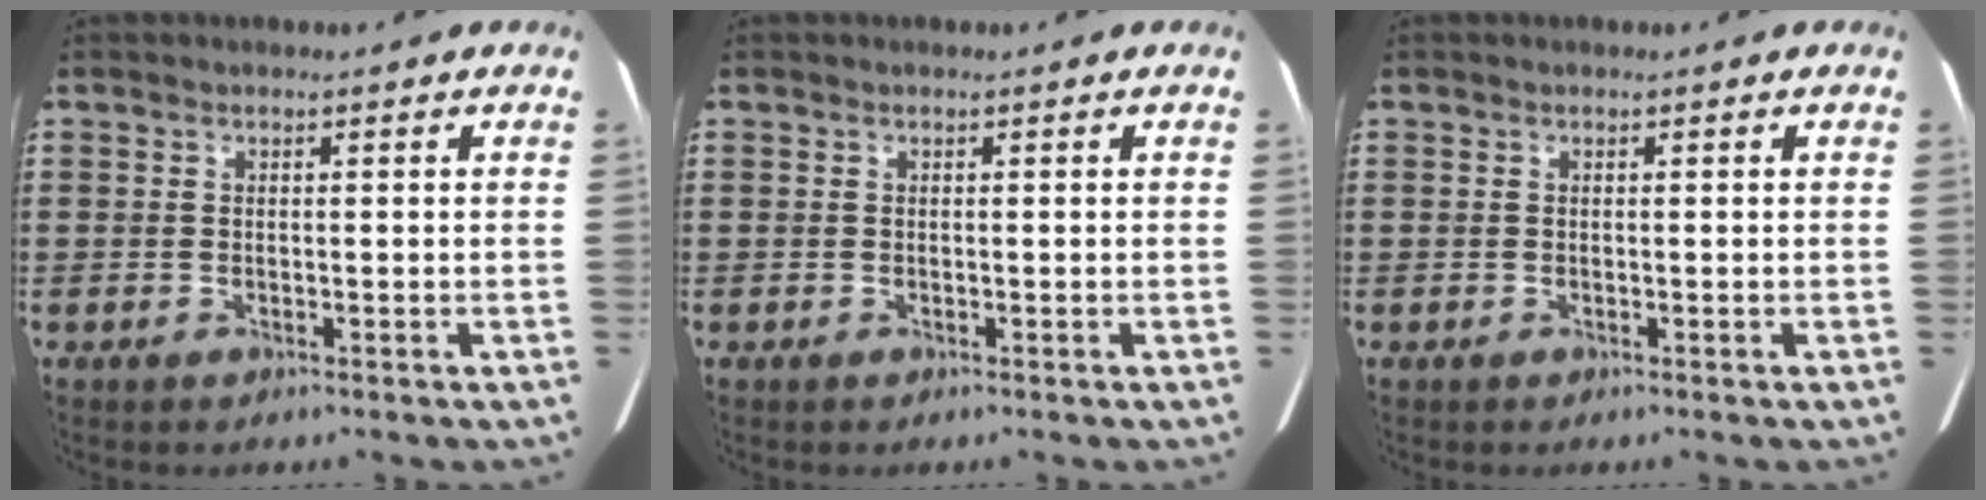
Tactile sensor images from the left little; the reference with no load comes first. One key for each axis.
{"total": 0.0}
{"total": 0.0}